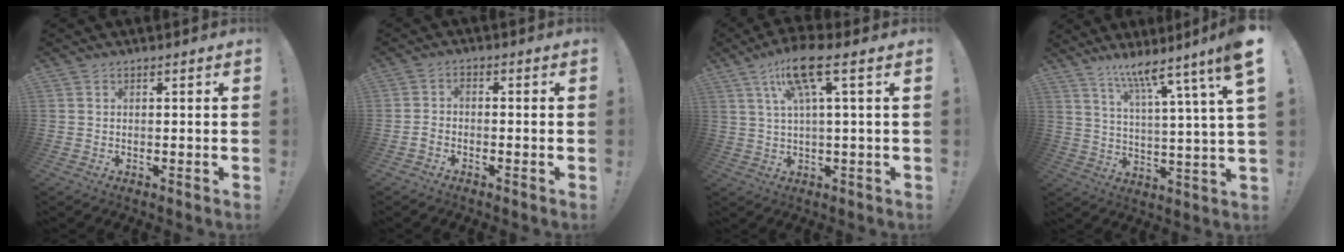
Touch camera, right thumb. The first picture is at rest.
{"total": 2.4, "force": [-1.5, 1.2, 1.5], "torque": [-0.042, 0.008, -0.029]}
{"total": 11.2, "force": [4.5, 1.5, 10.2], "torque": [-0.186, -0.007, 0.072]}
{"total": 12.3, "force": [8.0, 0.3, 9.4], "torque": [-0.159, -0.057, 0.118]}